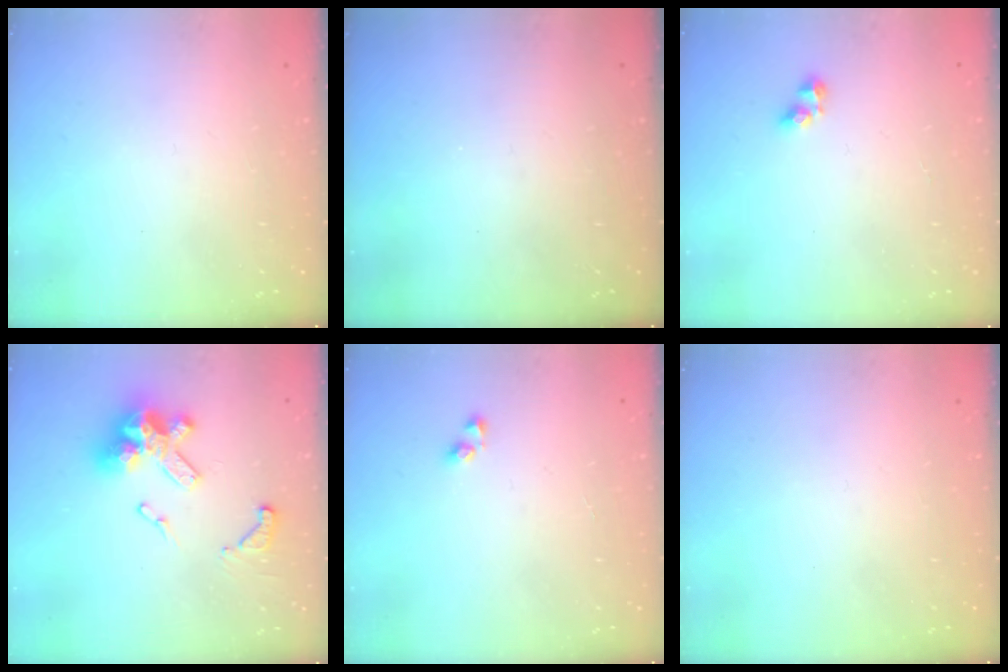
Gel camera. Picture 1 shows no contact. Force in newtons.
{"total": 0.0}
{"total": 2.9, "press": 2.6, "slide": 1.1}
{"total": 14.9, "press": 14.8, "slide": 1.8}
{"total": 2.9, "press": 2.9, "slide": 0.3}
{"total": 0.0}